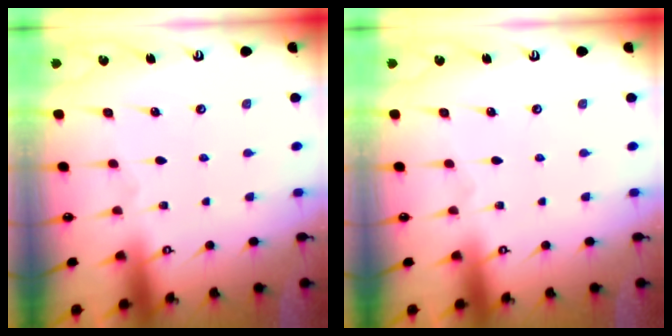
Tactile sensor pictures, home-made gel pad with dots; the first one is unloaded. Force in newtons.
{"total": 0.0}